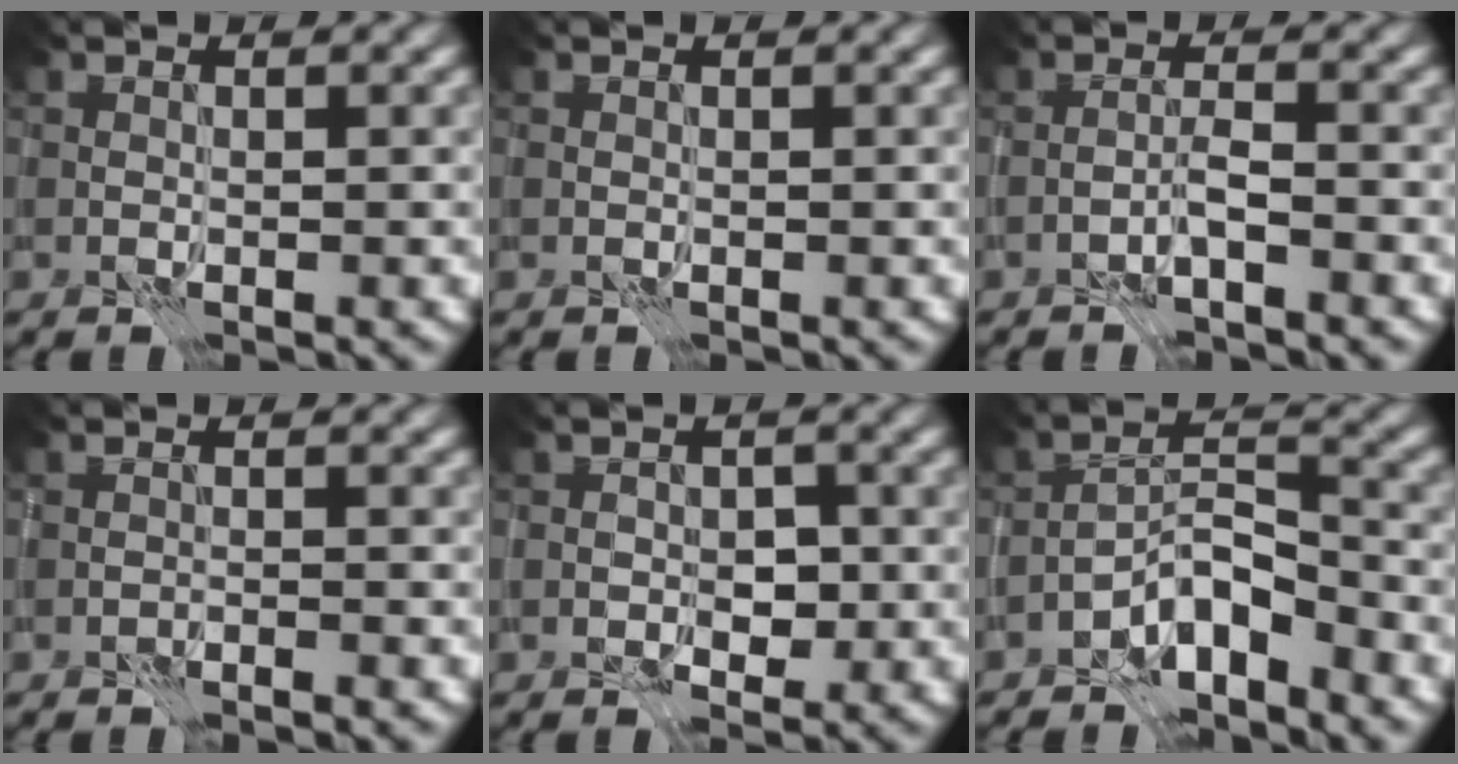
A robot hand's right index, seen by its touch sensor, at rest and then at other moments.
{"total": 0.0}
{"total": 1.6, "force": [-1.1, 0.1, 1.2], "torque": [-0.021, 0.009, -0.027]}
{"total": 0.9, "force": [-0.9, 0.0, 0.4], "torque": [-0.006, 0.002, -0.018]}
{"total": 2.2, "force": [-0.6, 1.5, 1.5], "torque": [-0.016, -0.001, -0.010]}
{"total": 4.5, "force": [-3.1, 1.5, 2.9], "torque": [-0.043, 0.016, -0.065]}